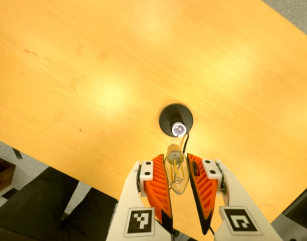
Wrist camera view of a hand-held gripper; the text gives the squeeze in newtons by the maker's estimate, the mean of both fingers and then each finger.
{"total": 11.3, "left": 11.4, "right": 11.1}